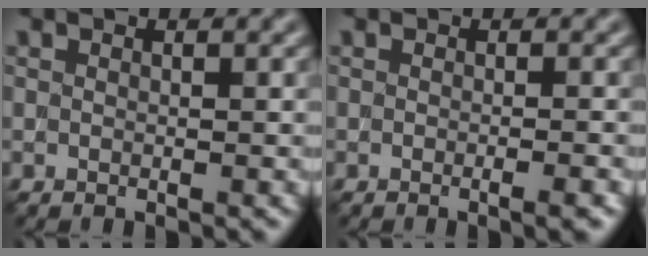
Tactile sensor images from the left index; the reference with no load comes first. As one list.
[{"total": 2.2, "force": [-0.4, 1.0, 2.0], "torque": [0.003, 0.004, -0.015]}]